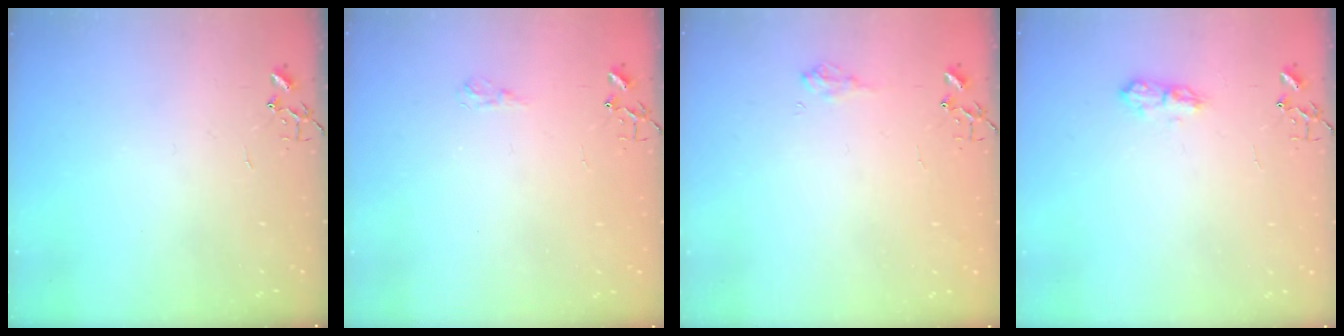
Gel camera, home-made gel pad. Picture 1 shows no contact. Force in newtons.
{"total": 5.5, "press": 5.4, "slide": 0.7}
{"total": 7.4, "press": 7.4, "slide": 0.9}
{"total": 9.0, "press": 9.0, "slide": 1.0}